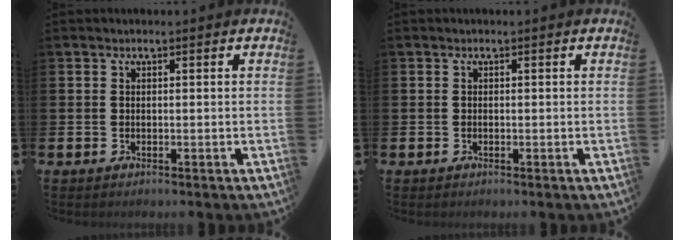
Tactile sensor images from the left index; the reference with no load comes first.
{"total": 0.0}